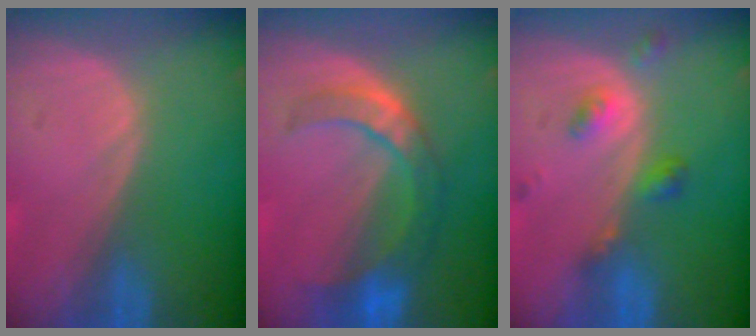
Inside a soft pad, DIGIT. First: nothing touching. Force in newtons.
{"total": 7.3, "press": 7.1, "slide": 1.6}
{"total": 4.6, "press": 4.1, "slide": 2.1}